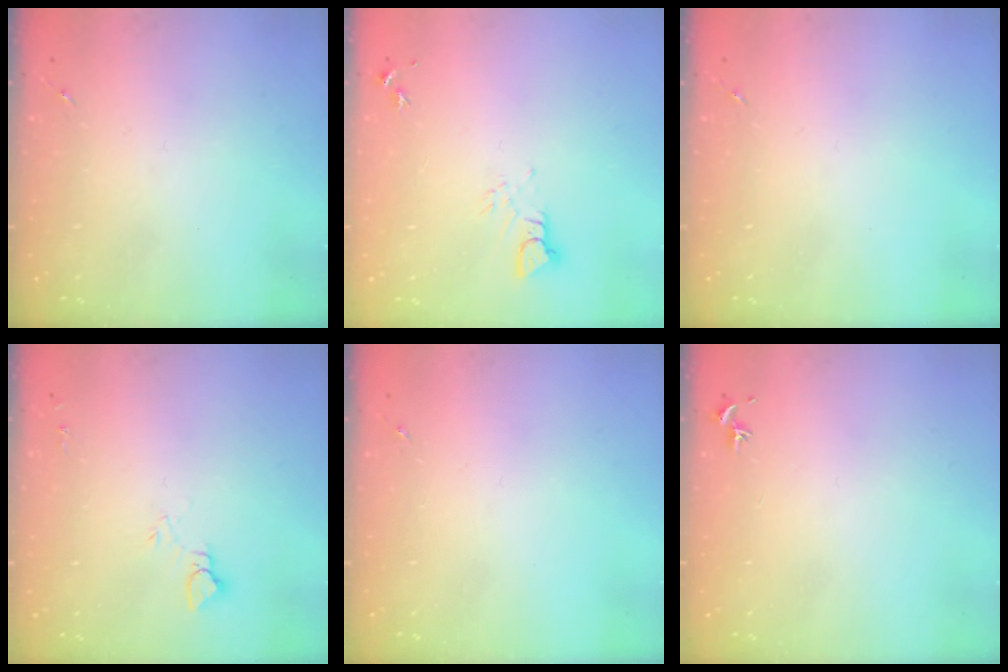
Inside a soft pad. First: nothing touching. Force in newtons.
{"total": 3.2, "press": 3.2, "slide": 0.2}
{"total": 0.0}
{"total": 6.0, "press": 6.0, "slide": 0.4}
{"total": 0.0}
{"total": 0.8, "press": 0.7, "slide": 0.3}